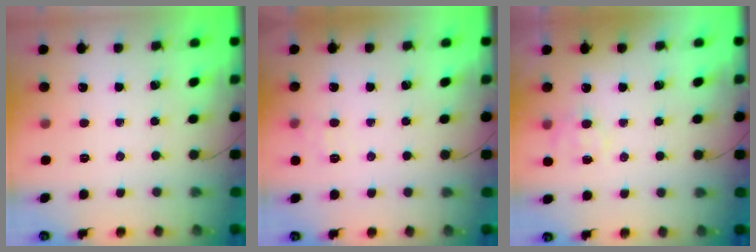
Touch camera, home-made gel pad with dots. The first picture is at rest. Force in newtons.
{"total": 6.4, "press": 6.2, "slide": 1.6}
{"total": 6.3, "press": 6.1, "slide": 1.6}